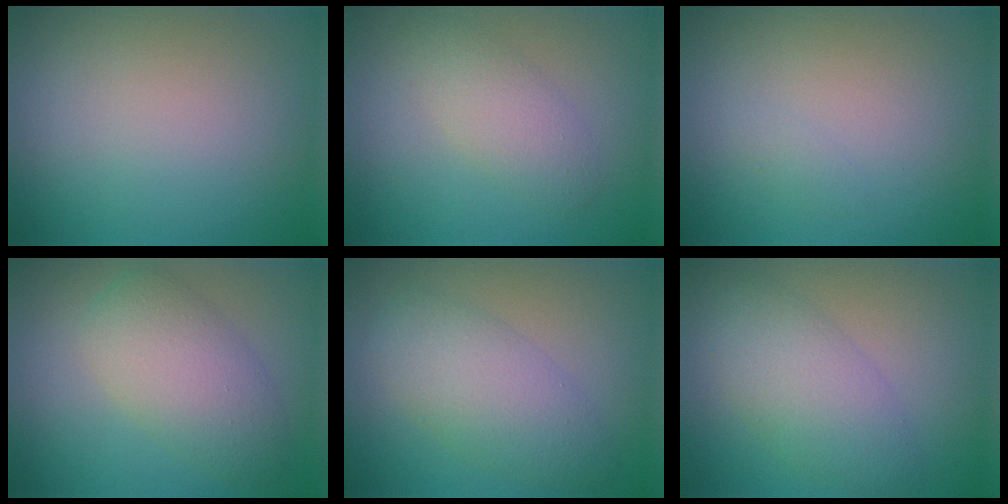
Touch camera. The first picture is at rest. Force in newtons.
{"total": 2.7, "press": 2.7, "slide": 0.2}
{"total": 0.5, "press": 0.5, "slide": 0.0}
{"total": 5.1, "press": 5.1, "slide": 0.1}
{"total": 4.9, "press": 4.9, "slide": 0.0}
{"total": 4.9, "press": 4.9, "slide": 0.1}